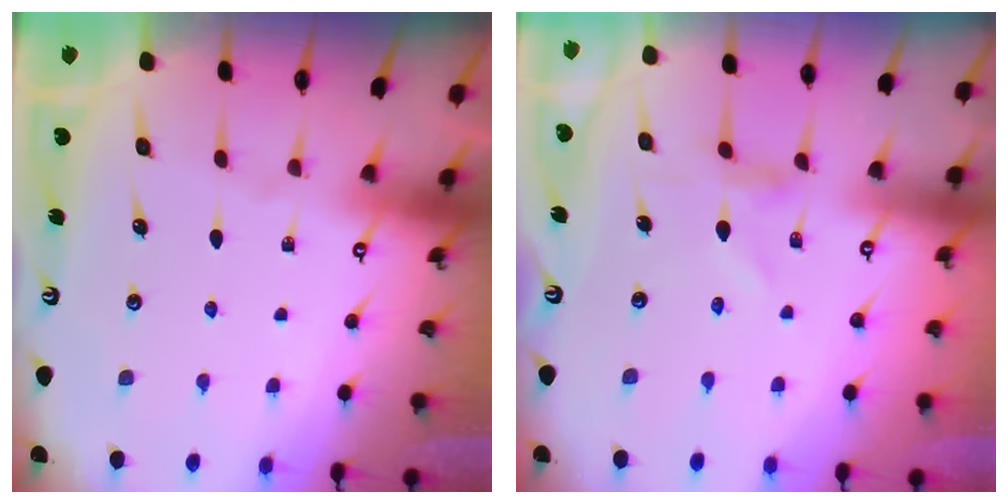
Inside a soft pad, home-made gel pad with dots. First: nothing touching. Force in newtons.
{"total": 0.0}